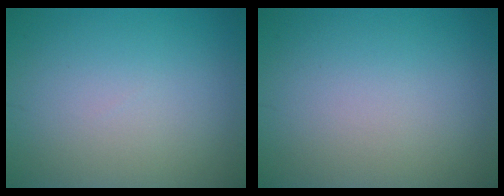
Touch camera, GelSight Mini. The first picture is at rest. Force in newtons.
{"total": 0.0}